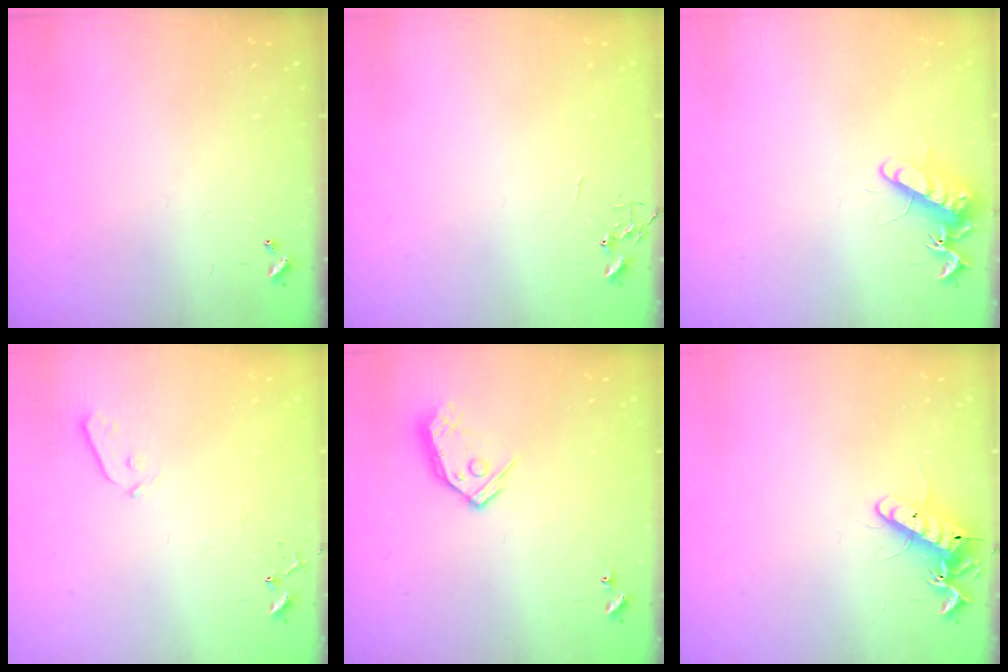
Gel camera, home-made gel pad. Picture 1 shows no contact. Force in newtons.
{"total": 0.0}
{"total": 11.9, "press": 11.8, "slide": 1.3}
{"total": 3.6, "press": 3.5, "slide": 0.7}
{"total": 9.9, "press": 9.9, "slide": 0.8}
{"total": 12.8, "press": 12.8, "slide": 0.6}